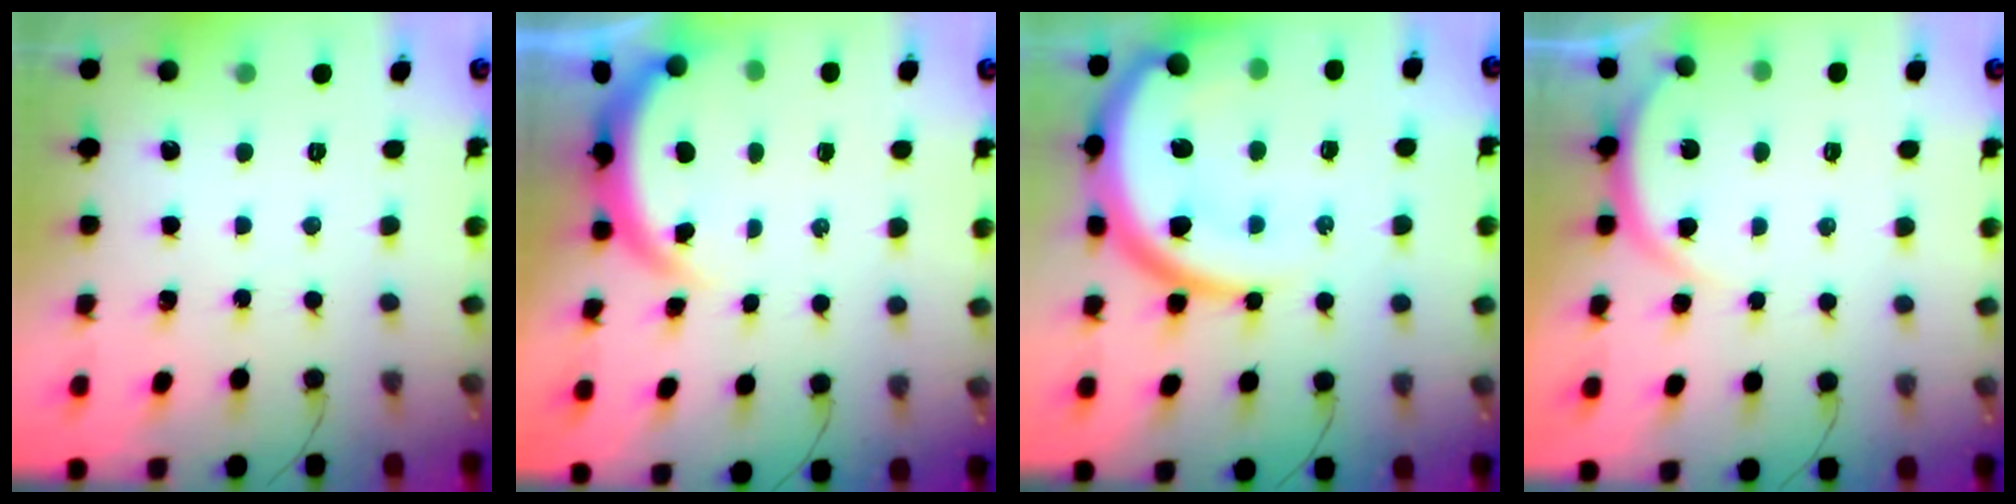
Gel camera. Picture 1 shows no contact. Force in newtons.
{"total": 4.3, "press": 4.3, "slide": 0.3}
{"total": 17.8, "press": 17.7, "slide": 2.0}
{"total": 5.5, "press": 5.5, "slide": 0.4}